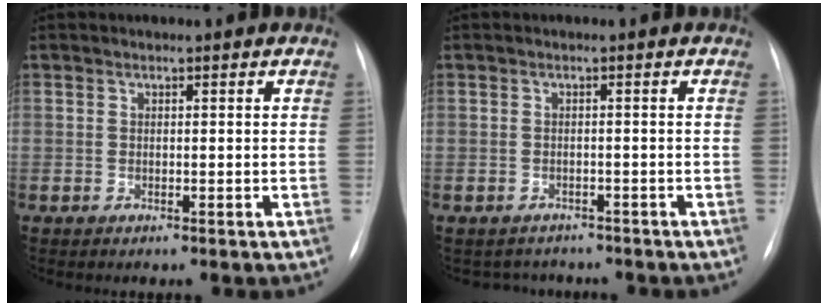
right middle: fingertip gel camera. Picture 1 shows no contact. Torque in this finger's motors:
{"motor_torque": [0.24, -0.26, -0.02, -0.01]}